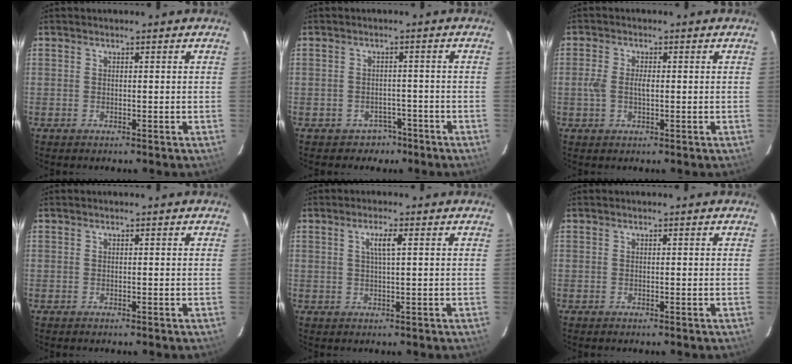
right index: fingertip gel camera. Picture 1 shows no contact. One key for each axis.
{"total": 4.2, "fx": -2.8, "fy": 3.1, "fz": -0.1, "tx": -0.001, "ty": 0.023, "tz": -0.031}
{"total": 3.6, "fx": -0.2, "fy": 1.9, "fz": 3.1, "tx": -0.064, "ty": 0.003, "tz": -0.005}
{"total": 0.0}
{"total": 2.8, "fx": 0.8, "fy": 0.1, "fz": 2.7, "tx": -0.050, "ty": 0.002, "tz": 0.015}
{"total": 0.0}